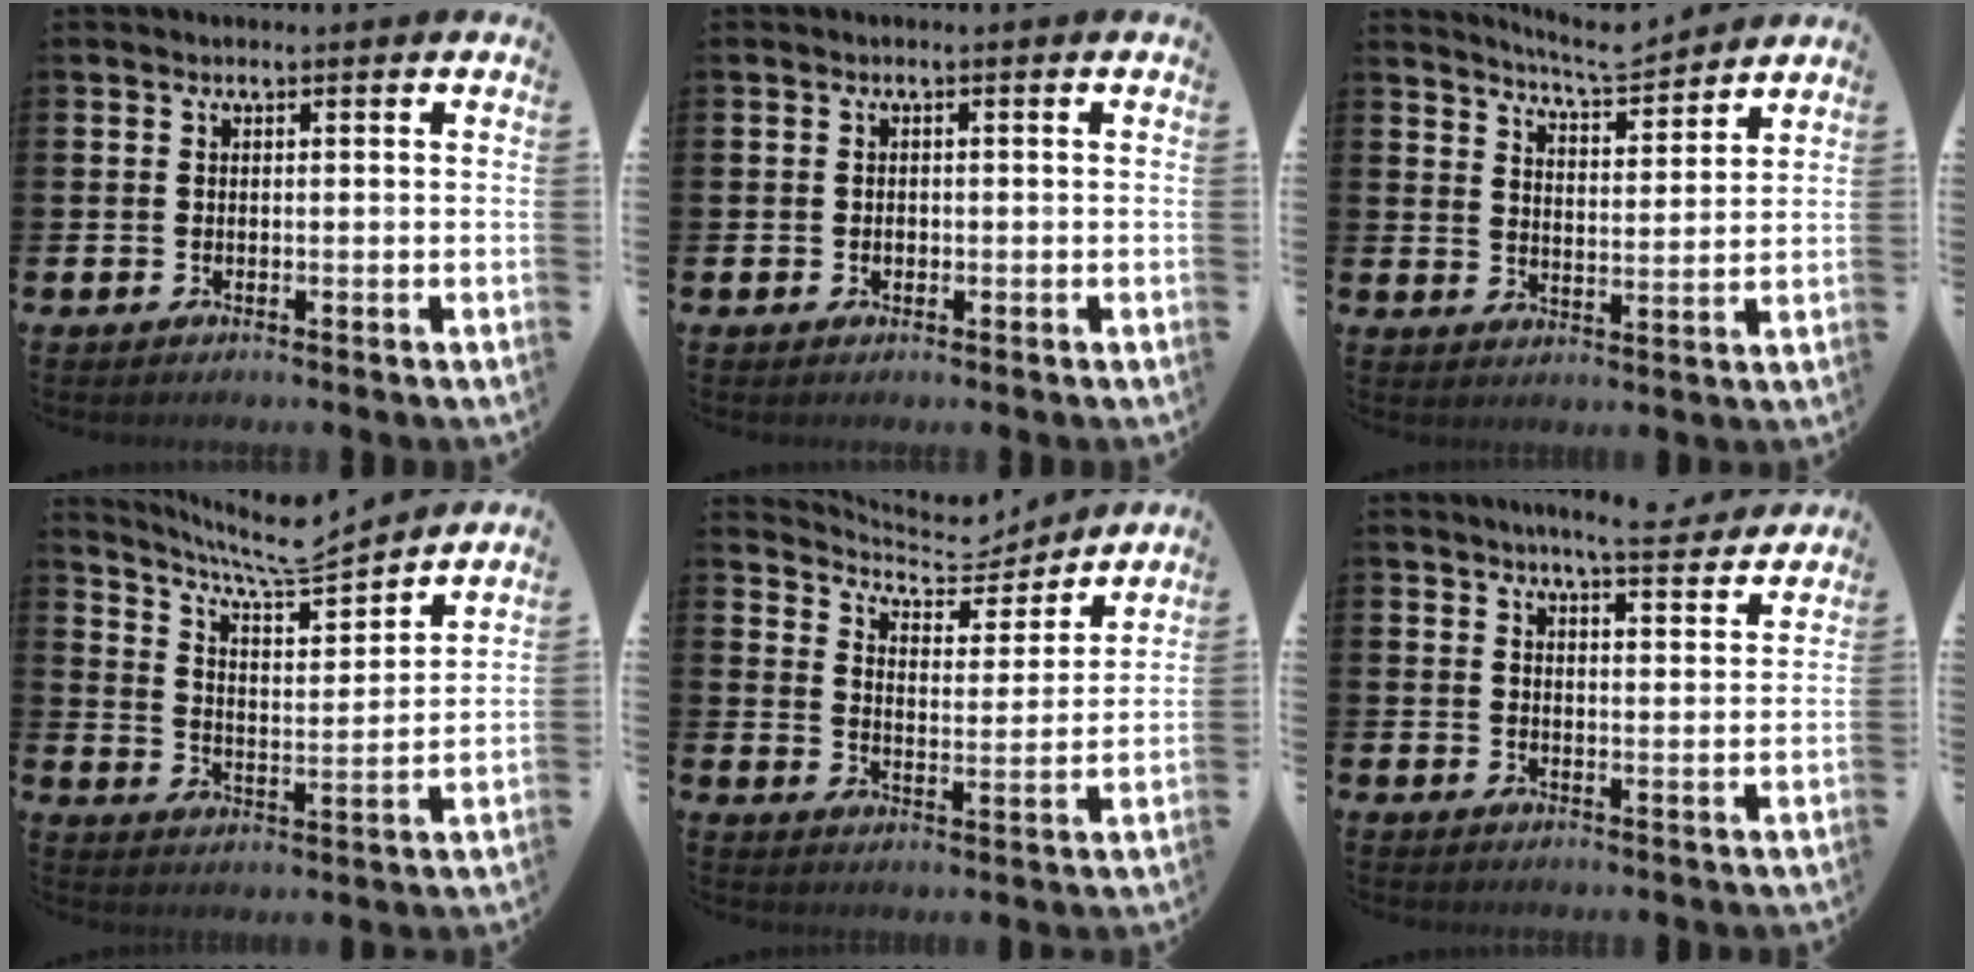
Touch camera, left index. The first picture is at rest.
{"total": 0.8, "force": [-0.1, 0.7, 0.4], "torque": [-0.006, 0.004, -0.005]}
{"total": 5.8, "force": [5.7, 0.1, 0.9], "torque": [-0.033, -0.037, 0.101]}
{"total": 8.3, "force": [7.7, 0.9, 2.8], "torque": [-0.083, -0.058, 0.133]}
{"total": 6.0, "force": [5.6, 2.1, 1.1], "torque": [-0.043, -0.047, 0.090]}
{"total": 5.8, "force": [5.5, 0.0, 1.8], "torque": [-0.030, -0.031, 0.093]}